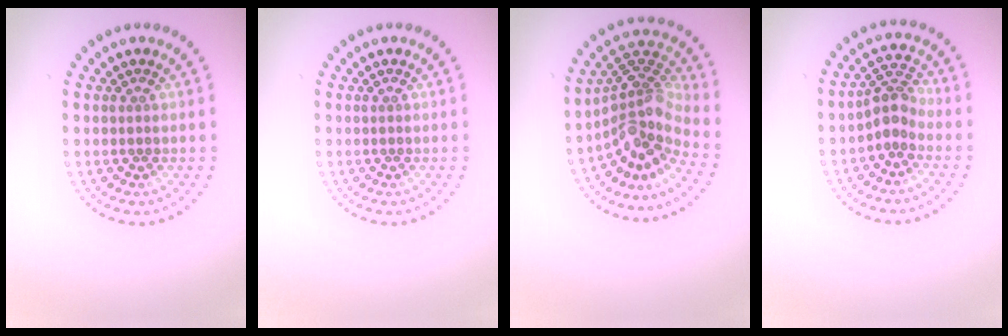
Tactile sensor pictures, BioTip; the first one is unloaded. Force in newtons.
{"total": 0.0}
{"total": 4.7, "press": 3.1, "slide": 3.6}
{"total": 2.6, "press": 1.9, "slide": 1.7}